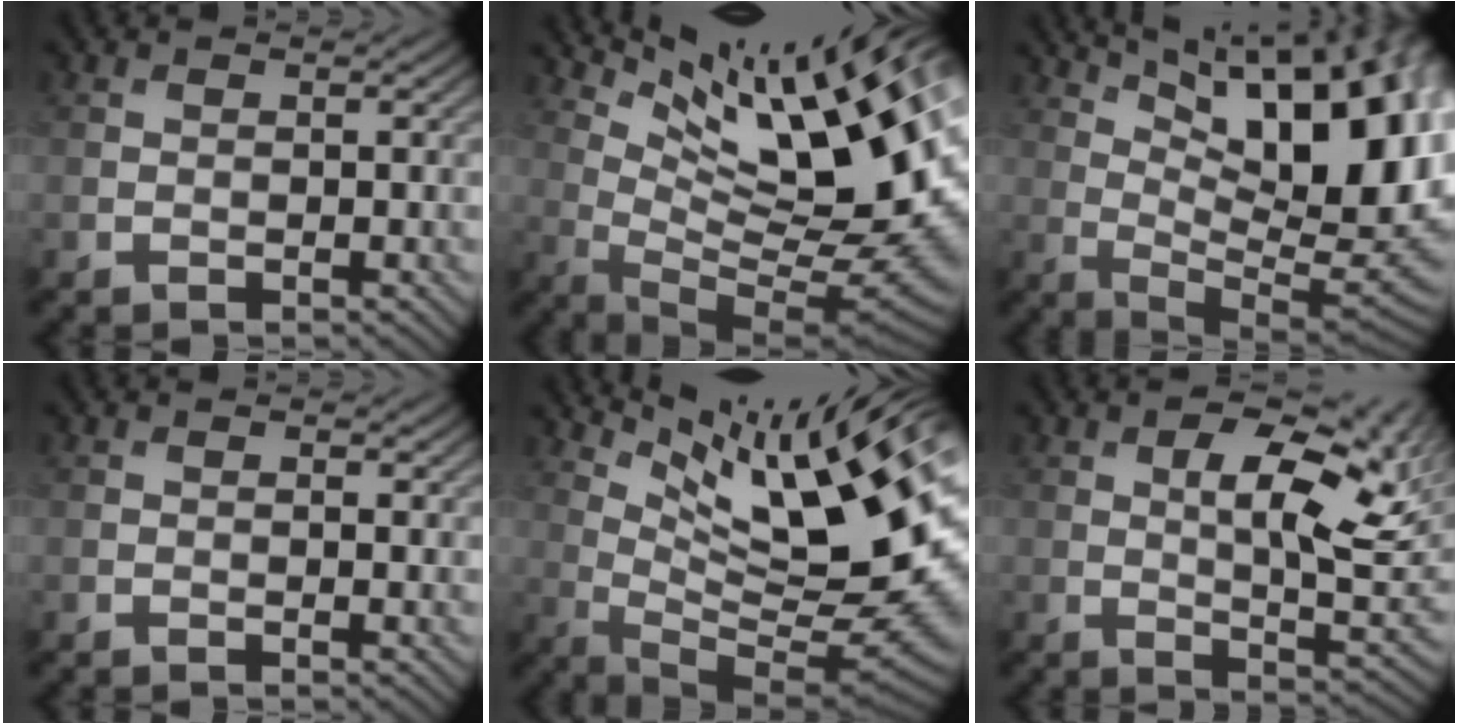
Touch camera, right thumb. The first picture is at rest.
{"total": 17.5, "force": [8.4, 4.0, 14.8], "torque": [-0.234, 0.001, 0.149]}
{"total": 17.1, "force": [5.7, 6.7, 14.6], "torque": [-0.206, 0.028, 0.091]}
{"total": 0.9, "force": [0.4, 0.5, 0.6], "torque": [-0.005, -0.004, 0.007]}
{"total": 16.4, "force": [6.7, 3.8, 14.5], "torque": [-0.230, 0.000, 0.131]}
{"total": 12.7, "force": [2.8, 5.2, 11.3], "torque": [-0.181, -0.005, 0.042]}